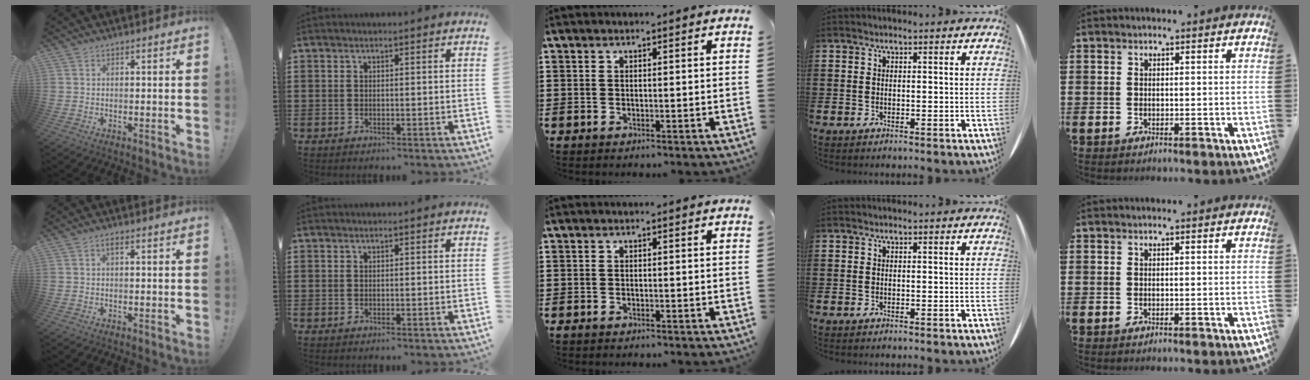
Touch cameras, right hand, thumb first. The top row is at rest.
{"thumb": {"total": 1.0, "force": [-0.1, 0.3, 1.0], "torque": [-0.027, 0.007, -0.002]}, "middle": {"total": 0.5, "force": [-0.4, 0.2, 0.2], "torque": [-0.005, -0.002, -0.008]}}